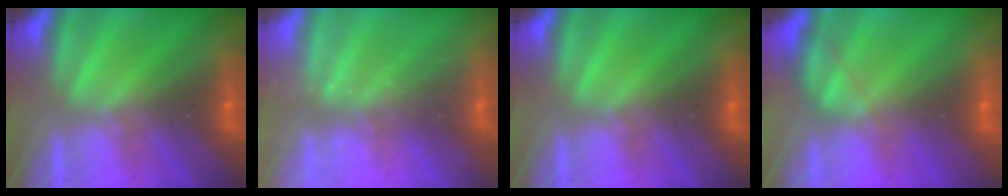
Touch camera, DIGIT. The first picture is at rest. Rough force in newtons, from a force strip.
{"total": 2.1}
{"total": 0.0}
{"total": 1.7}